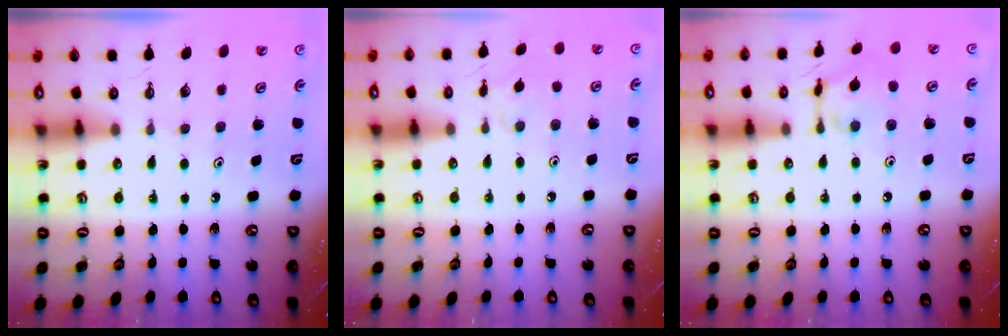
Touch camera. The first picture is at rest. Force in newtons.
{"total": 2.4, "press": 2.4, "slide": 0.5}
{"total": 11.2, "press": 11.2, "slide": 0.9}